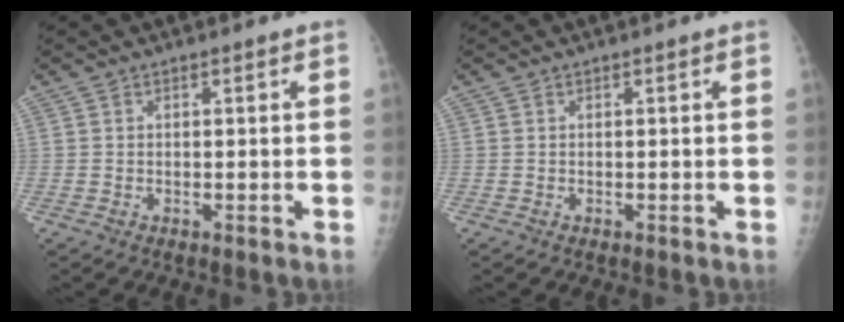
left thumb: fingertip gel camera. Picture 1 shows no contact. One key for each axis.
{"total": 0.0}